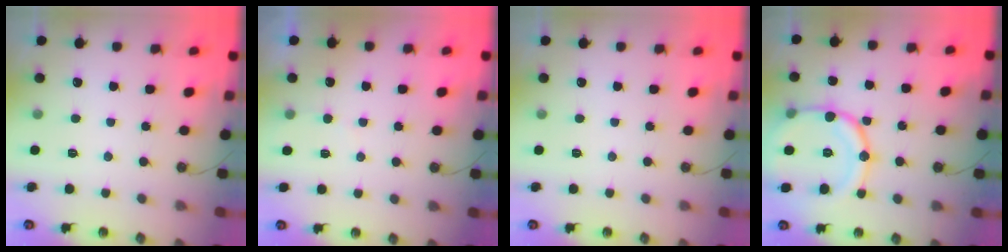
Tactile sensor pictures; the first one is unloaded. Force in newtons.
{"total": 2.6, "press": 2.6, "slide": 0.3}
{"total": 0.0}
{"total": 18.3, "press": 18.2, "slide": 1.9}